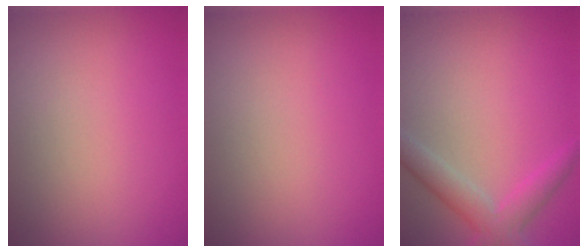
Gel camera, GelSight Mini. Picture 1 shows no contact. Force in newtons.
{"total": 0.0}
{"total": 3.3, "press": 3.3, "slide": 0.2}